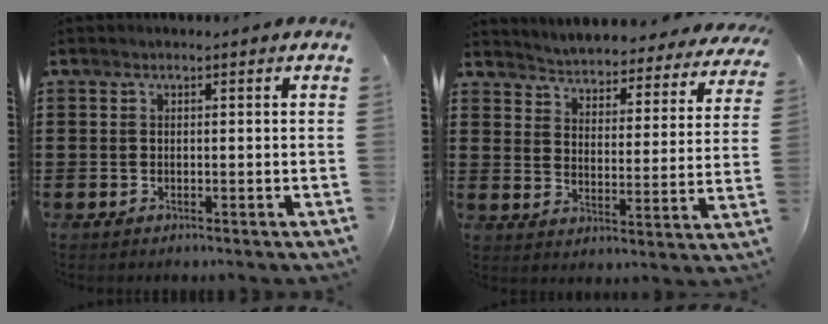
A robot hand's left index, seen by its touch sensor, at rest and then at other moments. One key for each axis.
{"total": 4.1, "fx": 4.1, "fy": -0.2, "fz": -0.4, "tx": -0.020, "ty": -0.041, "tz": 0.065}